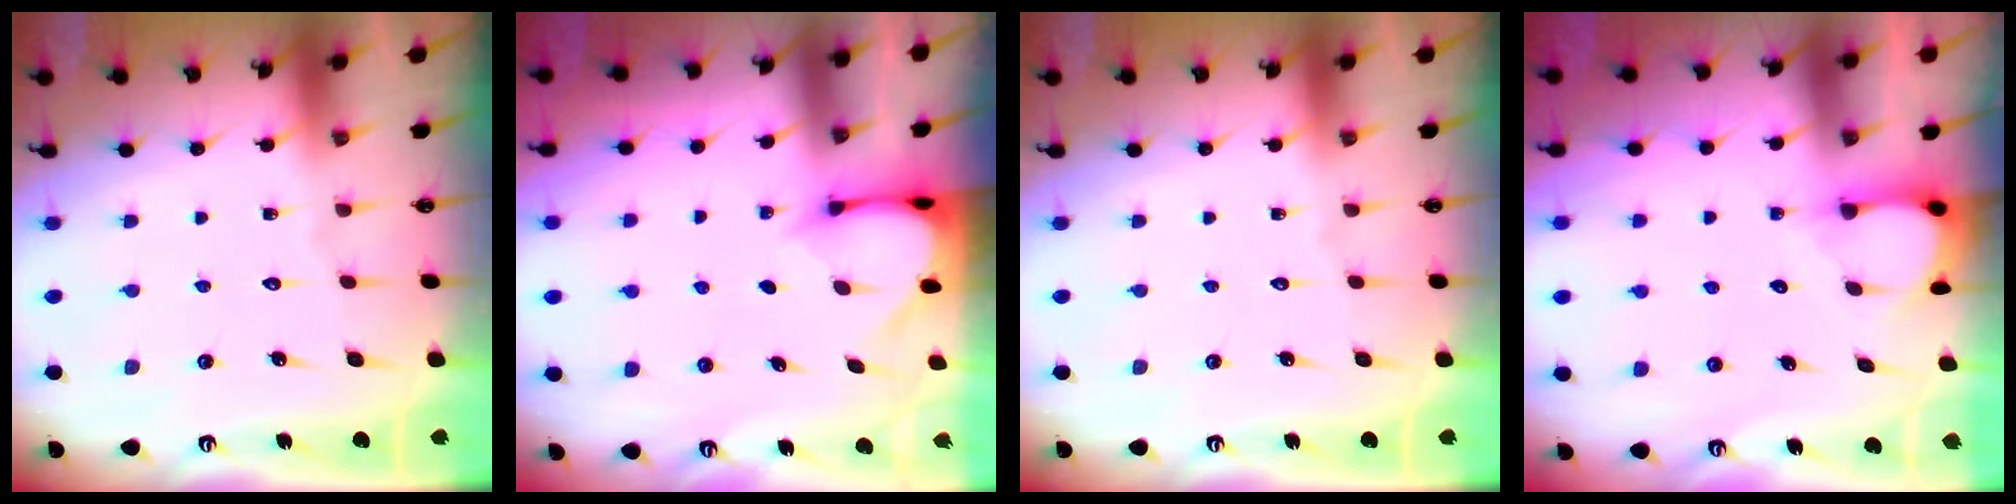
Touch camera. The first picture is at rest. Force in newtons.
{"total": 3.4, "press": 3.4, "slide": 0.3}
{"total": 0.0}
{"total": 3.2, "press": 3.2, "slide": 0.3}